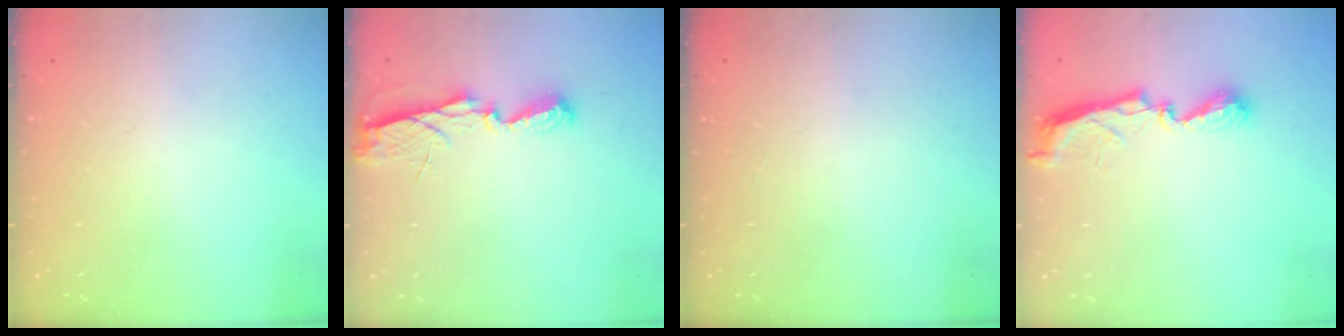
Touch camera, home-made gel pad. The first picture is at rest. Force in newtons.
{"total": 6.3, "press": 6.3, "slide": 0.2}
{"total": 0.0}
{"total": 7.0, "press": 7.0, "slide": 0.2}